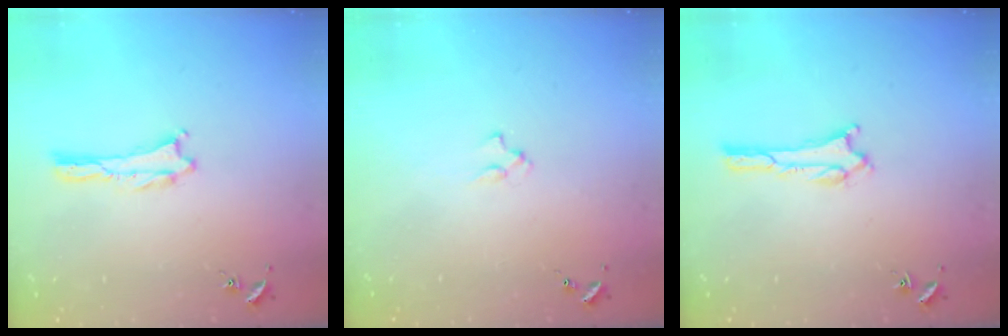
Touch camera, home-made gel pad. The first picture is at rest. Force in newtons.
{"total": 1.3, "press": 1.3, "slide": 0.3}
{"total": 1.1, "press": 1.0, "slide": 0.1}